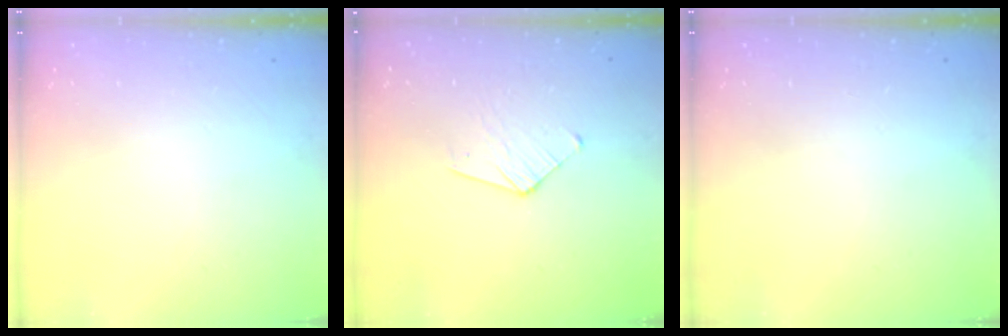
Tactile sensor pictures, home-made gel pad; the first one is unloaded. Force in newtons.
{"total": 5.7, "press": 5.7, "slide": 0.4}
{"total": 0.0}